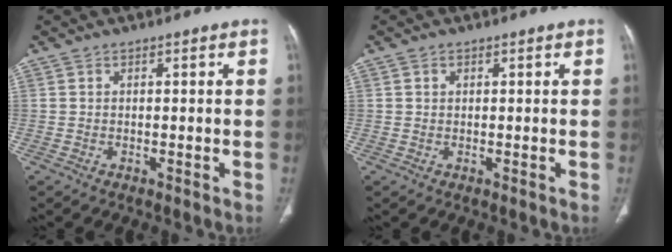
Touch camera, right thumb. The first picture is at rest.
{"total": 0.9, "force": [0.4, 0.7, 0.4], "torque": [-0.005, 0.000, 0.007]}